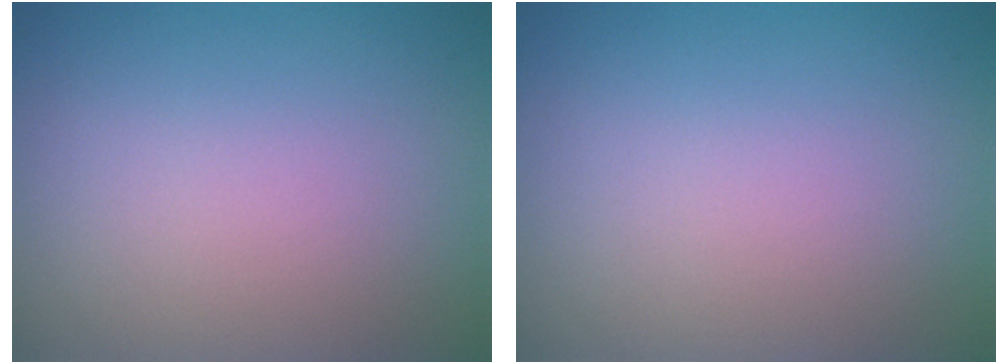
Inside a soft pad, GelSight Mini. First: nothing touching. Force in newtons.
{"total": 0.0}